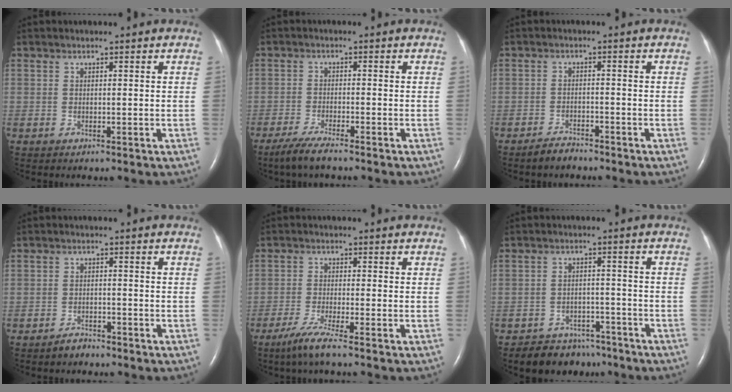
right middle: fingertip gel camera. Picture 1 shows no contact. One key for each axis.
{"total": 4.4, "fx": -3.5, "fy": 0.2, "fz": 2.8, "tx": -0.060, "ty": -0.013, "tz": -0.067}
{"total": 2.6, "fx": -2.4, "fy": 0.6, "fz": 0.7, "tx": -0.023, "ty": -0.005, "tz": -0.042}
{"total": 2.0, "fx": -1.8, "fy": 0.6, "fz": 0.5, "tx": -0.016, "ty": -0.003, "tz": -0.029}
{"total": 4.4, "fx": -3.1, "fy": -0.6, "fz": 3.1, "tx": -0.073, "ty": -0.016, "tz": -0.065}
{"total": 6.9, "fx": -6.0, "fy": 3.1, "fz": 1.6, "tx": -0.023, "ty": -0.002, "tz": -0.092}